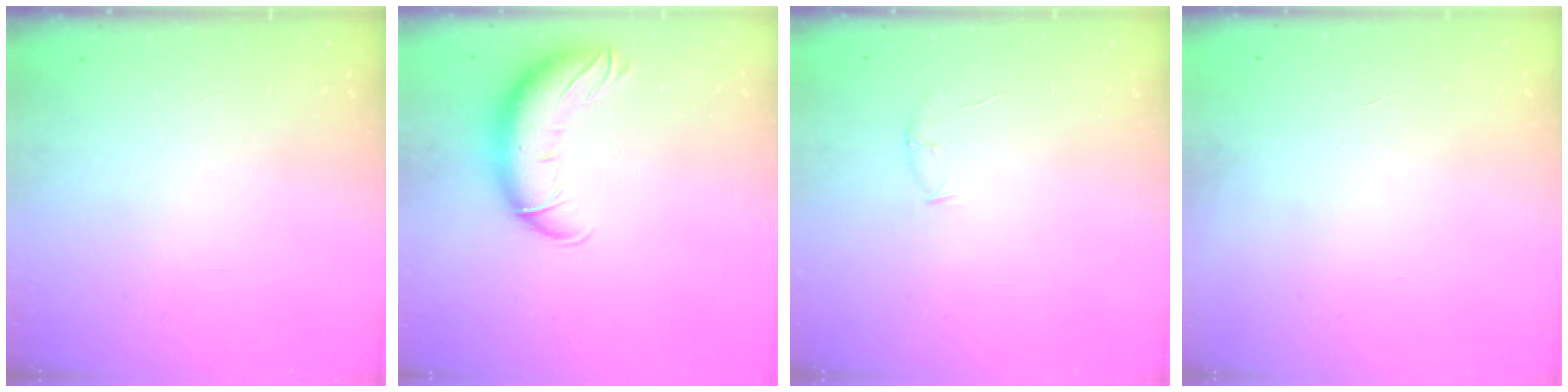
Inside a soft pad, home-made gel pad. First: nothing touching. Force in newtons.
{"total": 12.2, "press": 11.8, "slide": 2.8}
{"total": 4.7, "press": 4.4, "slide": 1.8}
{"total": 0.0}